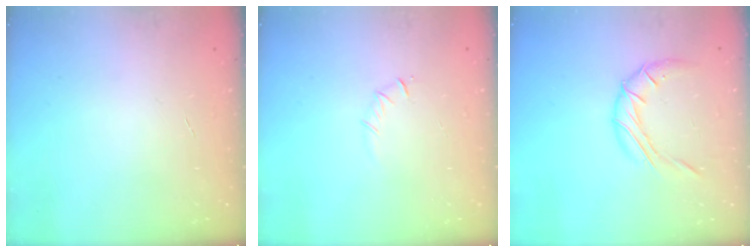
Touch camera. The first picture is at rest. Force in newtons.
{"total": 3.5, "press": 3.3, "slide": 1.2}
{"total": 10.4, "press": 10.4, "slide": 0.4}